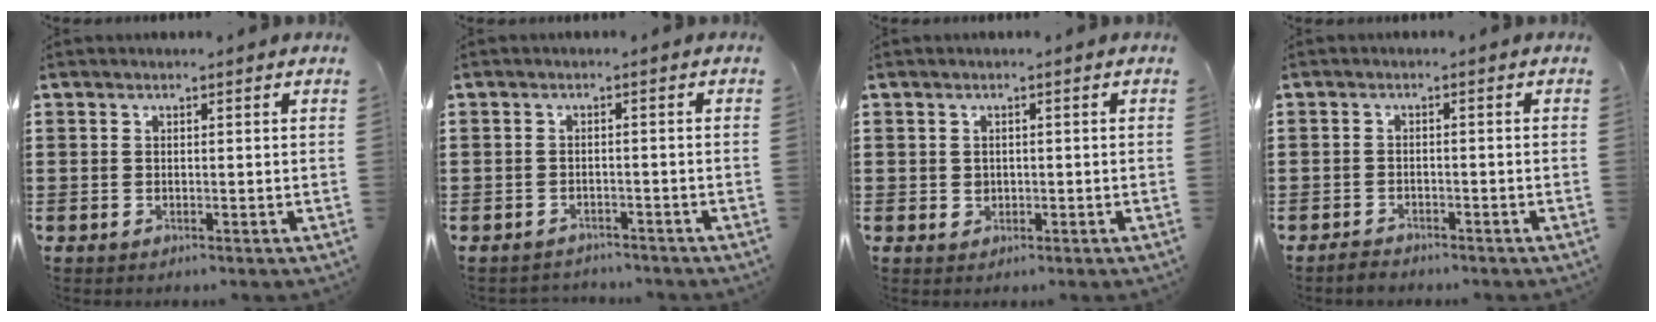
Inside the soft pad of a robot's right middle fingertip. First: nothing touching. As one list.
[{"total": 1.7, "force": [-1.6, 0.3, -0.2], "torque": [-0.003, 0.001, -0.037]}, {"total": 1.1, "force": [0.2, 1.1, 0.3], "torque": [-0.009, 0.006, 0.003]}, {"total": 1.7, "force": [-1.6, 0.4, 0.0], "torque": [-0.005, 0.003, -0.036]}]